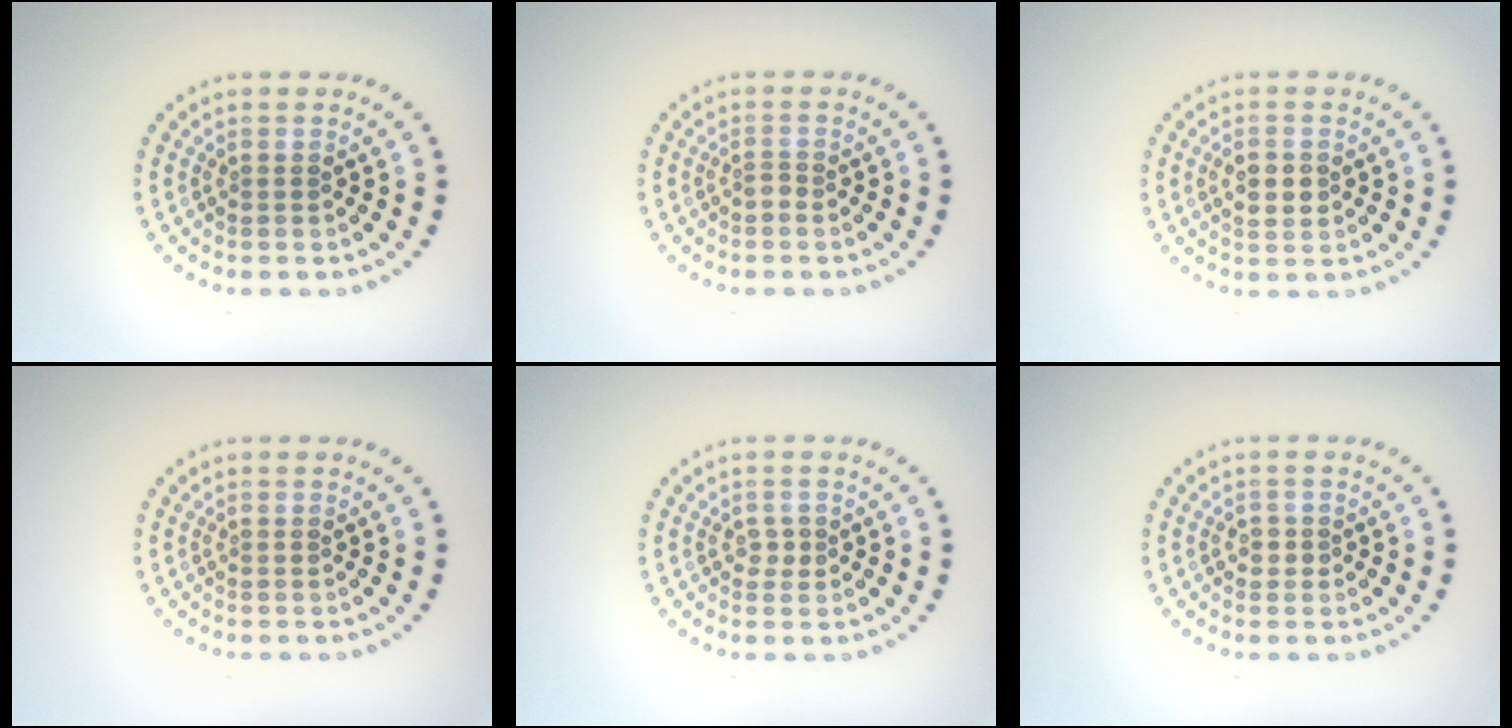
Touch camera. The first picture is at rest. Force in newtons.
{"total": 0.8, "press": 0.6, "slide": 0.5}
{"total": 2.2, "press": 2.2, "slide": 0.0}
{"total": 0.0}
{"total": 1.0, "press": 0.9, "slide": 0.5}
{"total": 1.2, "press": 1.0, "slide": 0.6}